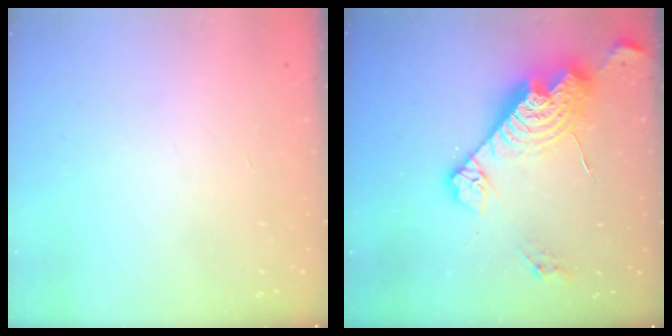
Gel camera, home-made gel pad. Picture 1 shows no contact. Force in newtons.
{"total": 20.8, "press": 20.7, "slide": 1.7}